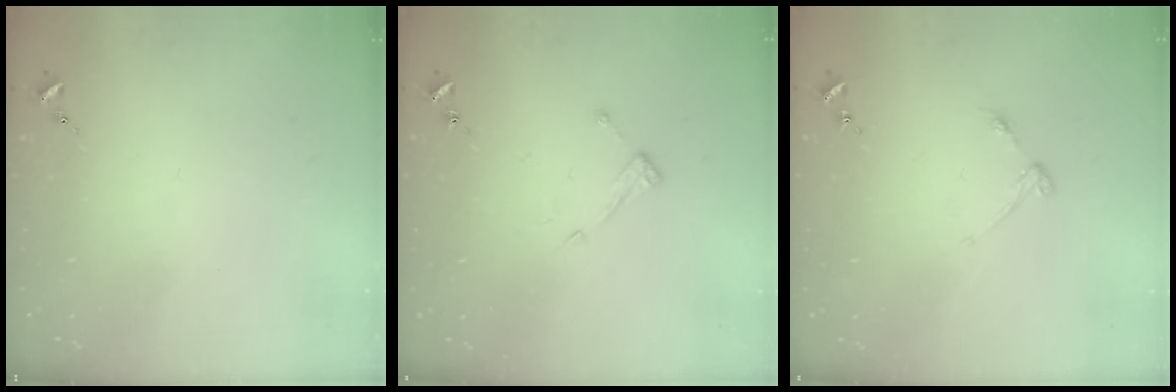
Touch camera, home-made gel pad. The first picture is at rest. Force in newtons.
{"total": 8.1, "press": 8.0, "slide": 0.4}
{"total": 2.9, "press": 2.8, "slide": 0.4}